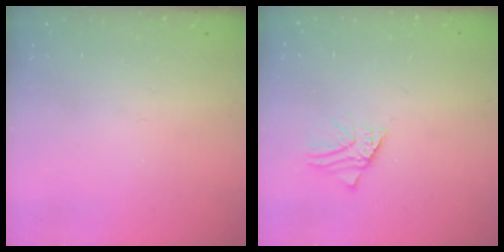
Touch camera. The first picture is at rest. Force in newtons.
{"total": 2.0, "press": 2.0, "slide": 0.2}